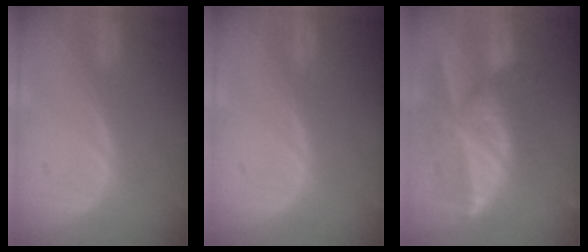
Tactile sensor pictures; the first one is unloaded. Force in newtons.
{"total": 0.0}
{"total": 9.8, "press": 8.6, "slide": 4.7}